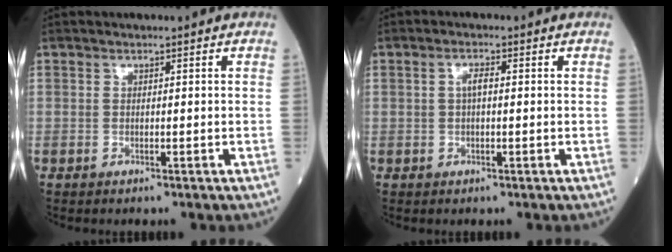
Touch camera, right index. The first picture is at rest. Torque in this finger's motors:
{"motor_torque": [-0.04, -0.03, -0.04, 0.00]}